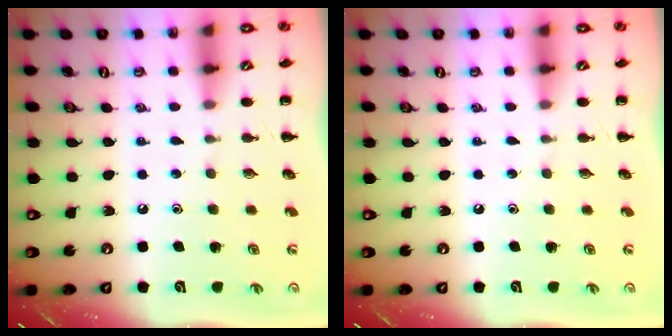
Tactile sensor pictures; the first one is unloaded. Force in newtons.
{"total": 0.0}